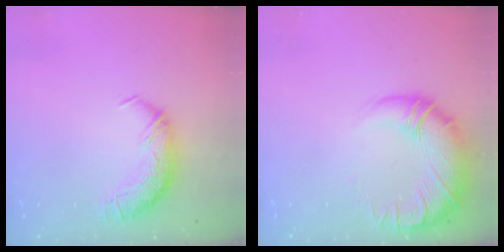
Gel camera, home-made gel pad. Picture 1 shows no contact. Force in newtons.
{"total": 3.9, "press": 1.8, "slide": 3.4}